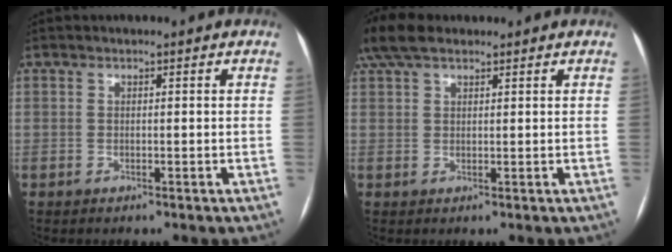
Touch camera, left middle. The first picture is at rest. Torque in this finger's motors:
{"motor_torque": [0.53, -0.64, 0.27, 0.08]}